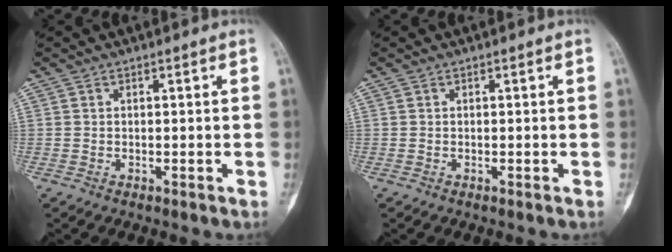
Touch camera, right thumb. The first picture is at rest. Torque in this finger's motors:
{"motor_torque": [-0.01, -0.21, 0.22, 0.02, -0.11]}